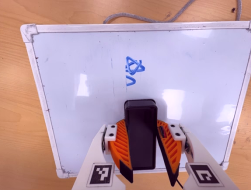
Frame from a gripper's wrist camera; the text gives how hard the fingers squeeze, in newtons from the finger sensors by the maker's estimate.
{"total": 9.8, "left": 10.1, "right": 9.6}